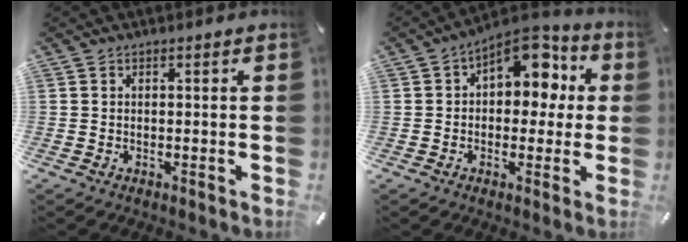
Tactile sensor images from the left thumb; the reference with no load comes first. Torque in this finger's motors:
{"motor_torque": [1.83, 1.81, 0.64, 0.00, 0.10]}